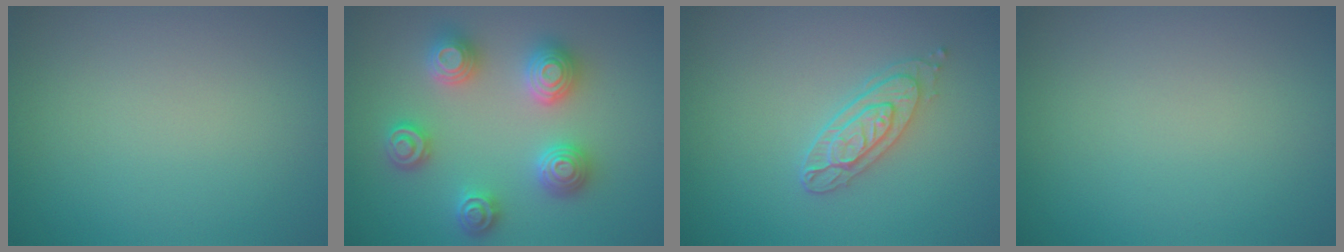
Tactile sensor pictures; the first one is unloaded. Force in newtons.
{"total": 4.8, "press": 4.8, "slide": 0.6}
{"total": 3.2, "press": 2.6, "slide": 1.9}
{"total": 0.0}